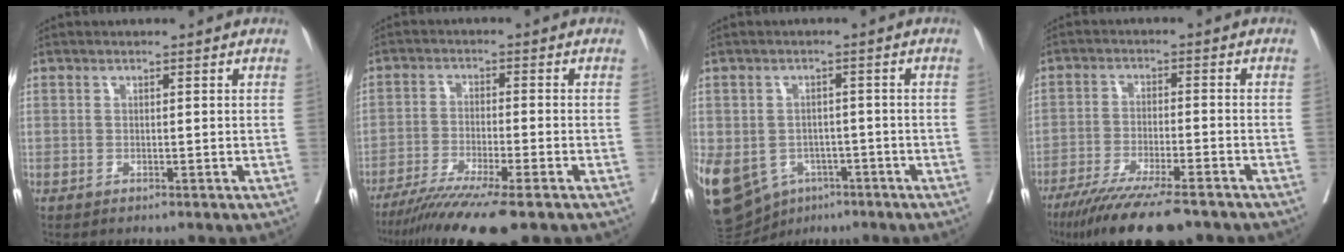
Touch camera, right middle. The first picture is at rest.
{"total": 11.2, "force": [-8.4, -0.2, 7.4], "torque": [-0.115, -0.030, -0.134]}
{"total": 23.8, "force": [-10.0, 18.6, 10.9], "torque": [-0.352, -0.014, -0.137]}
{"total": 14.0, "force": [-10.9, 1.8, 8.6], "torque": [-0.139, -0.034, -0.177]}